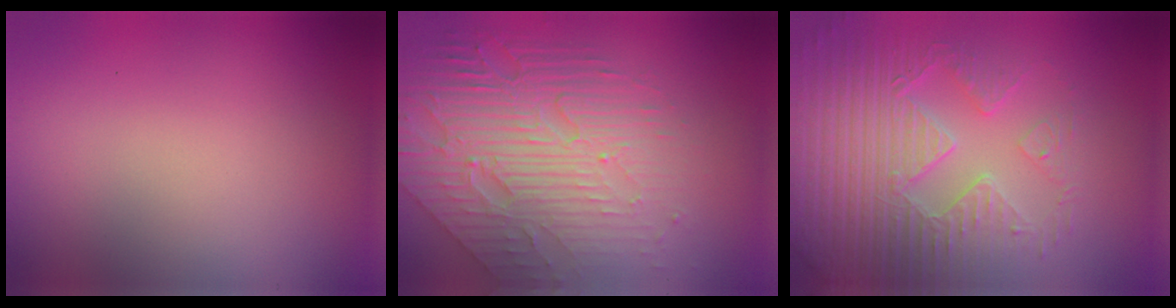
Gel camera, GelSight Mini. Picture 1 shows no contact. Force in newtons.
{"total": 8.4, "press": 5.6, "slide": 6.2}
{"total": 6.6, "press": 5.5, "slide": 3.6}